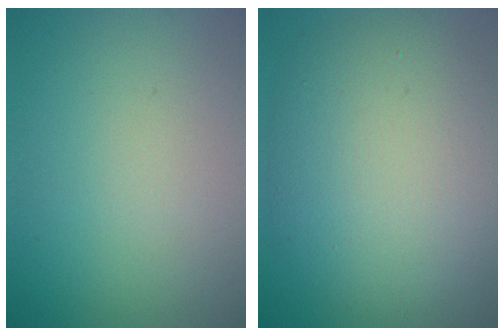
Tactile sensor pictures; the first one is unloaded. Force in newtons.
{"total": 10.1, "press": 10.1, "slide": 0.5}